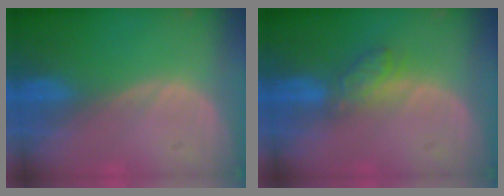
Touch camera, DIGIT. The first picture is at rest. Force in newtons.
{"total": 4.3, "press": 4.1, "slide": 1.5}